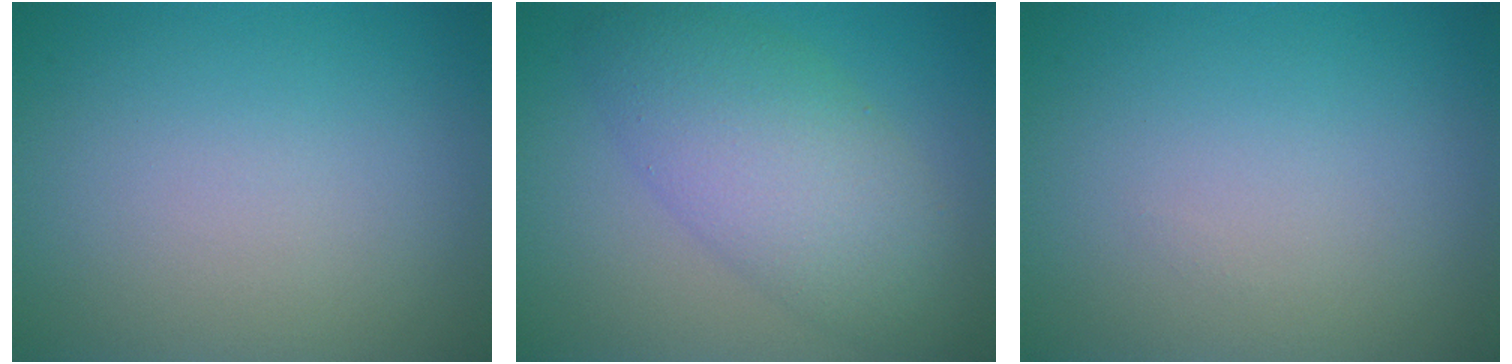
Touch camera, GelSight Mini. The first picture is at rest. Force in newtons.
{"total": 6.8, "press": 6.8, "slide": 0.2}
{"total": 0.0}